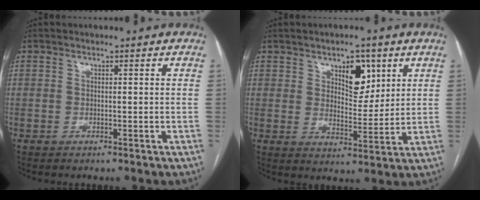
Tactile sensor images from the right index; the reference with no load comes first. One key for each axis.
{"total": 7.1, "fx": 3.6, "fy": 3.5, "fz": 5.1, "tx": -0.076, "ty": 0.001, "tz": 0.060}